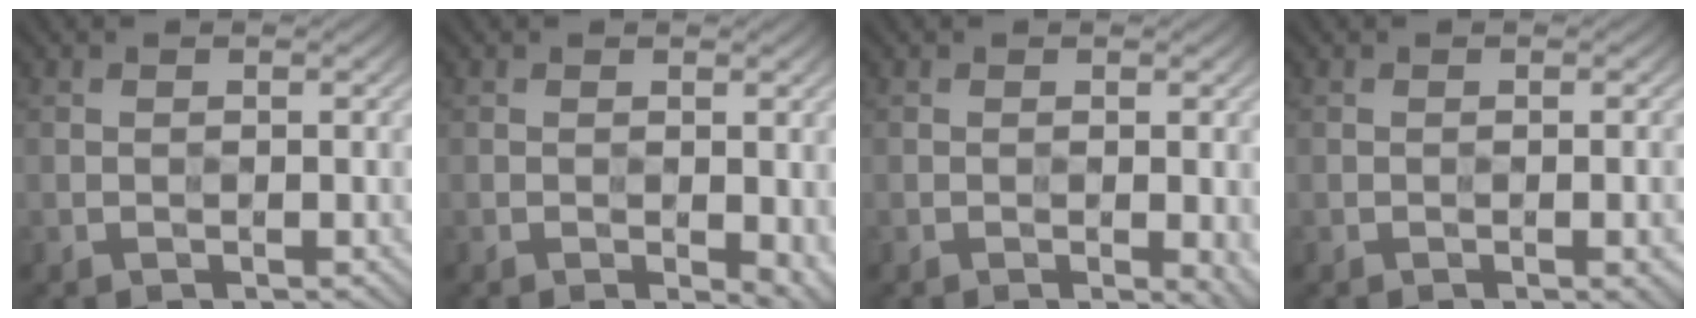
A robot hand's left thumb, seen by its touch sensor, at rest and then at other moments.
{"total": 5.4, "force": [-1.5, 2.8, 4.3], "torque": [-0.049, -0.018, 0.001]}
{"total": 4.5, "force": [-1.3, 1.9, 3.9], "torque": [-0.040, -0.009, -0.005]}
{"total": 3.4, "force": [-1.3, 1.3, 2.9], "torque": [-0.024, -0.009, -0.009]}